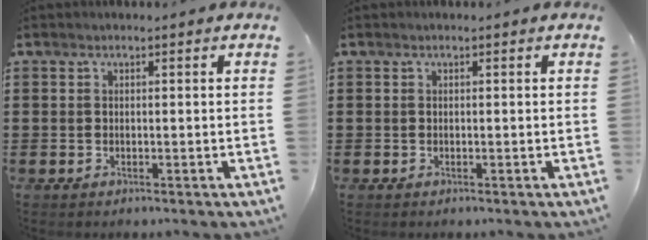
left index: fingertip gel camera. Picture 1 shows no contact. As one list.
[{"total": 0.0}]